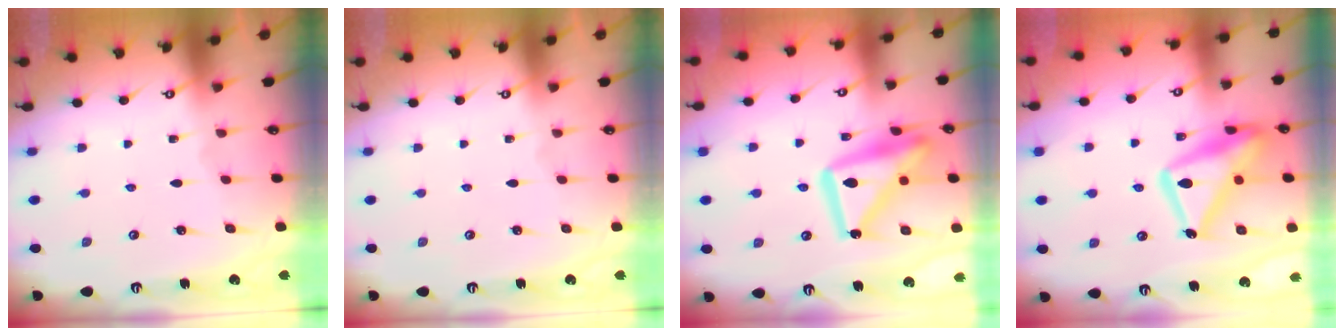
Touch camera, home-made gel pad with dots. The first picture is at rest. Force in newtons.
{"total": 0.0}
{"total": 18.2, "press": 18.1, "slide": 1.6}
{"total": 18.8, "press": 18.7, "slide": 1.6}